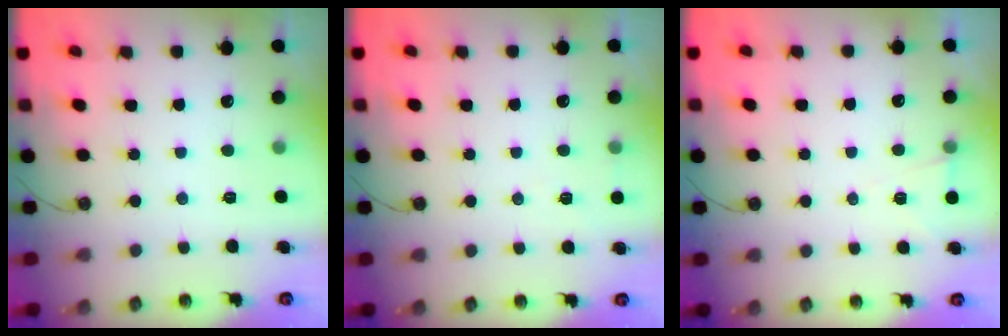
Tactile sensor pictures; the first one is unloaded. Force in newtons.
{"total": 4.2, "press": 2.4, "slide": 3.4}
{"total": 5.3, "press": 3.1, "slide": 4.3}